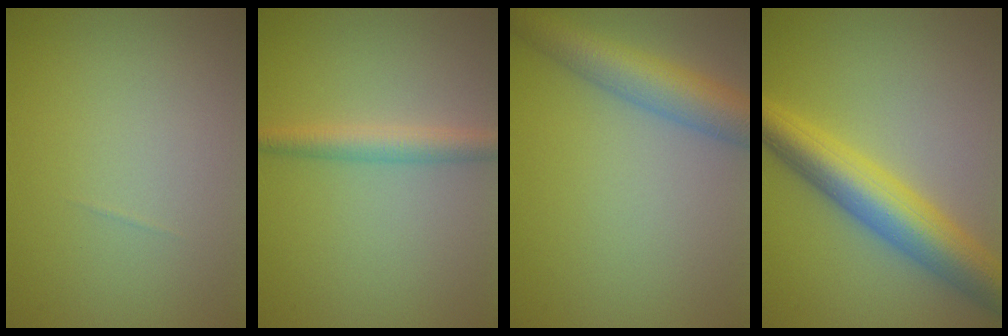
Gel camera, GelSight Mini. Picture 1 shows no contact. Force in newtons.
{"total": 2.6, "press": 2.6, "slide": 0.1}
{"total": 5.9, "press": 5.9, "slide": 0.2}
{"total": 7.2, "press": 7.2, "slide": 0.2}